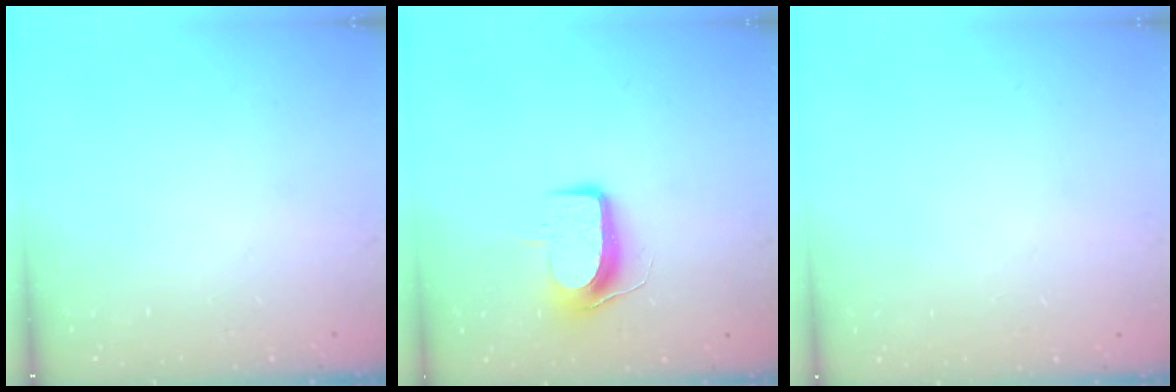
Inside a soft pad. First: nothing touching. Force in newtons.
{"total": 8.8, "press": 8.7, "slide": 0.6}
{"total": 0.0}